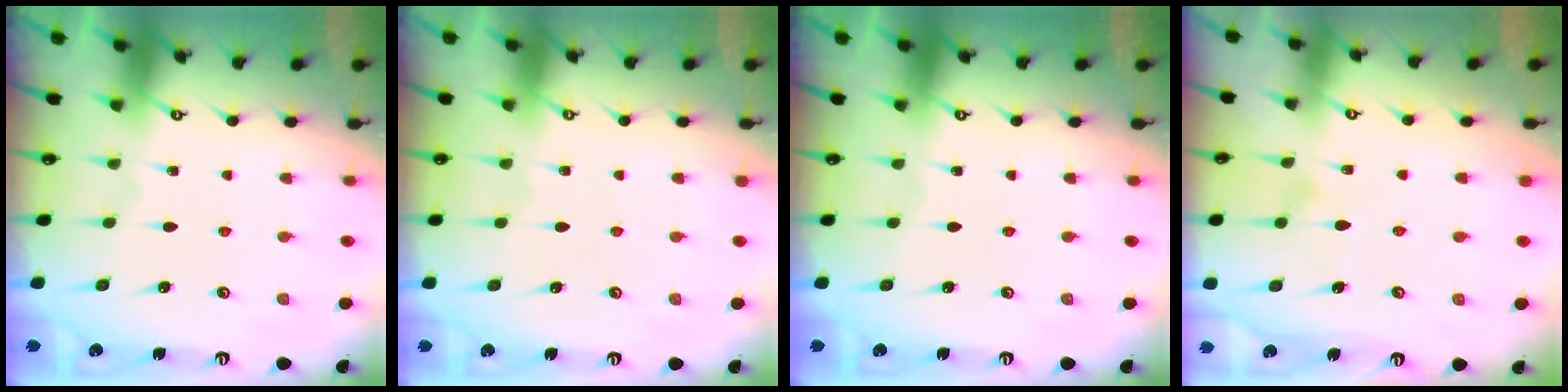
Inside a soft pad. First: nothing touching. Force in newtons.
{"total": 3.9, "press": 3.9, "slide": 0.1}
{"total": 0.0}
{"total": 9.0, "press": 9.0, "slide": 0.6}